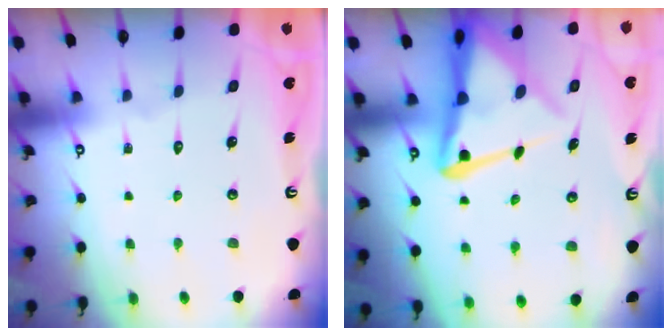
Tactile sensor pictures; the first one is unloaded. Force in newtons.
{"total": 11.5, "press": 11.4, "slide": 1.0}